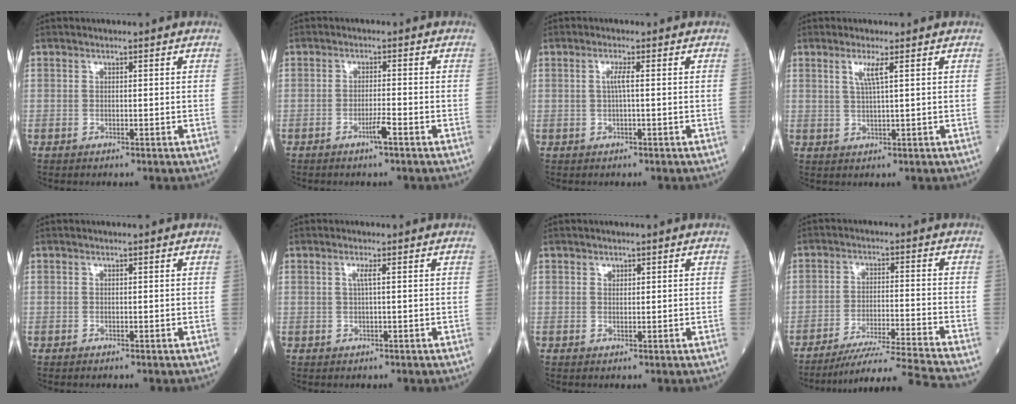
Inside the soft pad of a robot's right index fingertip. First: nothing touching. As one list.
[{"total": 2.3, "force": [-1.4, -0.3, 1.8], "torque": [-0.035, -0.002, -0.026]}, {"total": 1.7, "force": [0.1, -0.1, 1.7], "torque": [-0.035, 0.002, 0.000]}, {"total": 2.8, "force": [1.2, -0.4, 2.5], "torque": [-0.053, -0.001, 0.024]}, {"total": 0.0}, {"total": 1.1, "force": [0.2, -0.2, 1.1], "torque": [-0.024, 0.002, 0.003]}, {"total": 0.7, "force": [0.4, 0.5, 0.2], "torque": [0.000, -0.003, 0.005]}, {"total": 14.2, "force": [-13.0, -2.8, 4.8], "torque": [-0.062, -0.023, -0.206]}]